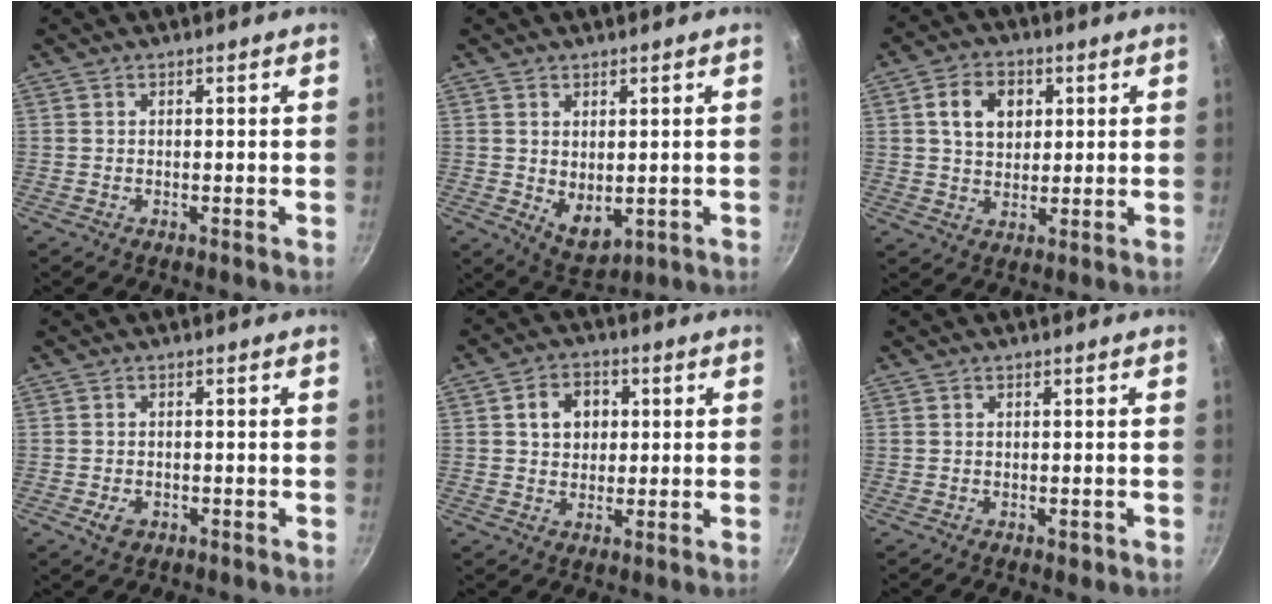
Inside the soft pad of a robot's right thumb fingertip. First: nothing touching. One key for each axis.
{"total": 6.2, "fx": 0.7, "fy": 3.8, "fz": 4.8, "tx": -0.061, "ty": -0.021, "tz": 0.026}
{"total": 8.2, "fx": 2.2, "fy": 6.1, "fz": 5.0, "tx": -0.065, "ty": 0.002, "tz": 0.035}
{"total": 2.9, "fx": -1.2, "fy": 2.0, "fz": 1.7, "tx": -0.030, "ty": 0.006, "tz": -0.018}
{"total": 6.7, "fx": 1.5, "fy": 5.4, "fz": 3.7, "tx": -0.034, "ty": 0.007, "tz": 0.018}
{"total": 1.1, "fx": -0.5, "fy": 0.6, "fz": 0.8, "tx": -0.009, "ty": 0.001, "tz": -0.006}